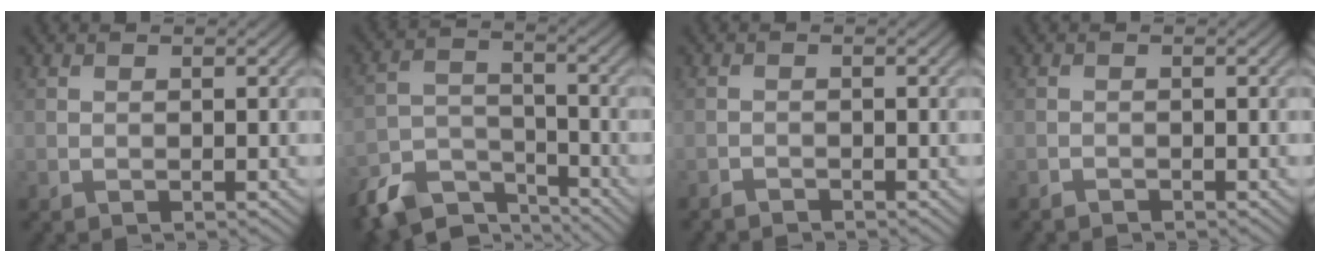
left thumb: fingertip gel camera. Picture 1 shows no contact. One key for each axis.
{"total": 8.6, "fx": -6.9, "fy": 3.6, "fz": 3.7, "tx": -0.078, "ty": -0.014, "tz": -0.139}
{"total": 1.1, "fx": -1.1, "fy": 0.1, "fz": 0.1, "tx": -0.001, "ty": -0.002, "tz": -0.023}
{"total": 0.8, "fx": -0.8, "fy": 0.1, "fz": 0.1, "tx": 0.000, "ty": -0.001, "tz": -0.017}